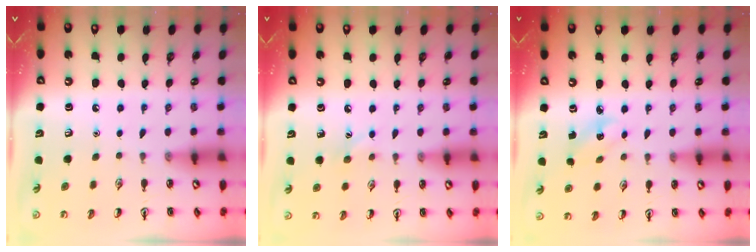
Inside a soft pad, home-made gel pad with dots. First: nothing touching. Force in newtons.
{"total": 4.9, "press": 4.7, "slide": 1.5}
{"total": 2.7, "press": 2.6, "slide": 0.9}